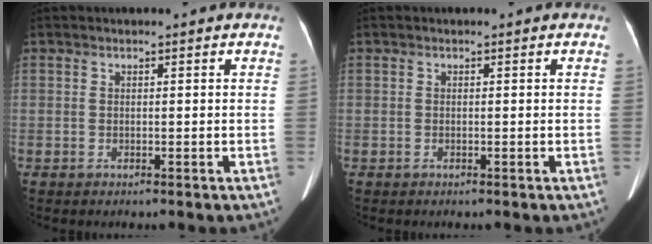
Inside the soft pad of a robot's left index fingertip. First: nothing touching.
{"total": 0.0}